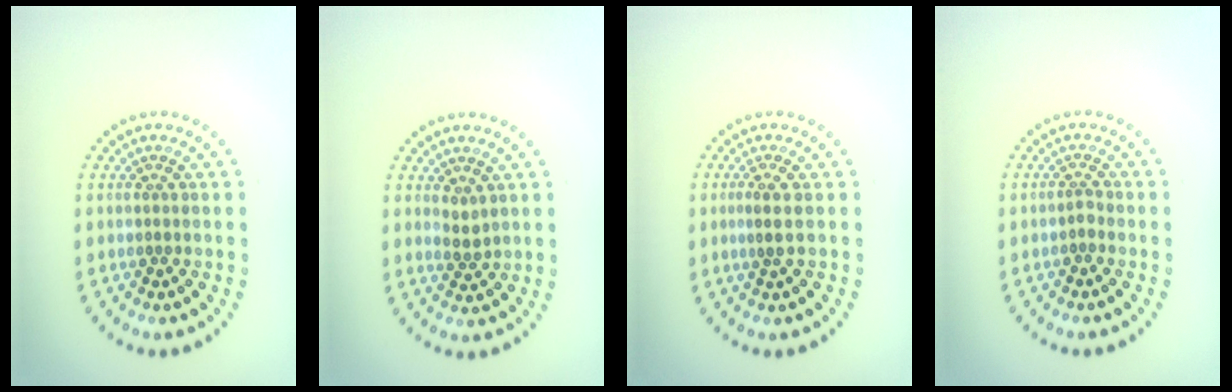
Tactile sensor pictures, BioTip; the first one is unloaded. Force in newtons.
{"total": 1.0, "press": 0.8, "slide": 0.6}
{"total": 1.5, "press": 1.2, "slide": 0.8}
{"total": 0.8, "press": 0.6, "slide": 0.6}